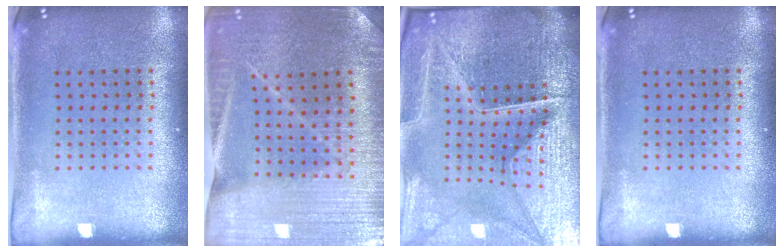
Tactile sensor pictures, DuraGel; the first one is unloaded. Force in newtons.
{"total": 3.0, "press": 3.0, "slide": 0.3}
{"total": 6.9, "press": 6.1, "slide": 3.2}
{"total": 0.0}